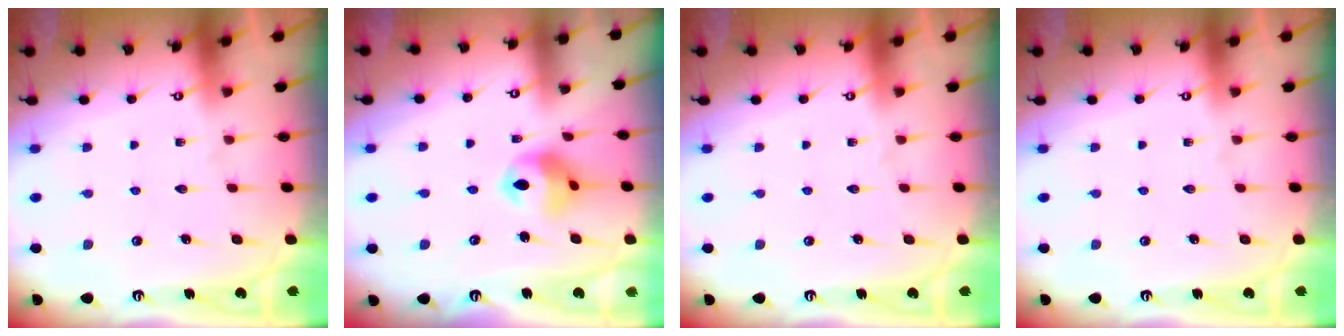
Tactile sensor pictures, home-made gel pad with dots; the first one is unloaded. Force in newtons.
{"total": 10.2, "press": 10.1, "slide": 1.0}
{"total": 0.0}
{"total": 0.0}